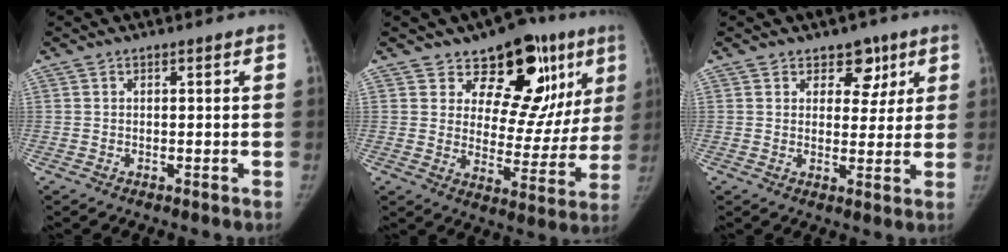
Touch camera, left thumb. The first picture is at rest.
{"total": 18.2, "force": [10.0, 10.5, 10.9], "torque": [-0.064, -0.044, 0.140]}
{"total": 5.7, "force": [3.2, 4.0, 2.3], "torque": [0.009, -0.014, 0.043]}